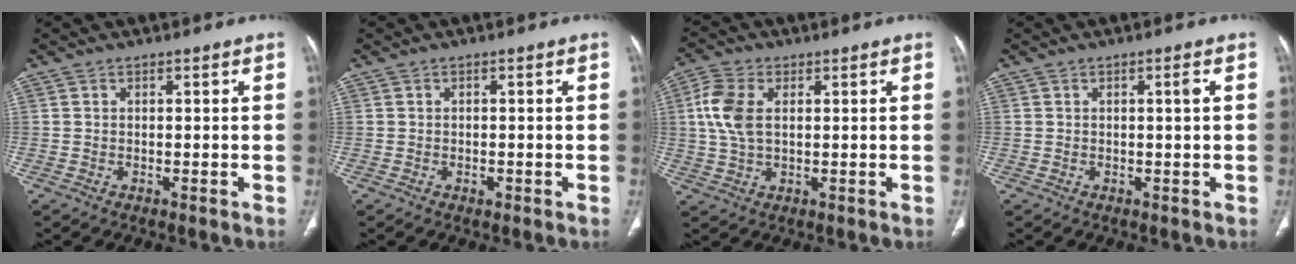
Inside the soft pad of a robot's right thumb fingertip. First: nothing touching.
{"total": 1.0, "force": [-0.4, 0.7, 0.5], "torque": [-0.005, 0.001, -0.005]}
{"total": 7.8, "force": [1.4, 4.6, 6.1], "torque": [-0.148, 0.010, 0.028]}
{"total": 1.5, "force": [0.1, 0.1, 1.4], "torque": [-0.027, 0.001, 0.002]}